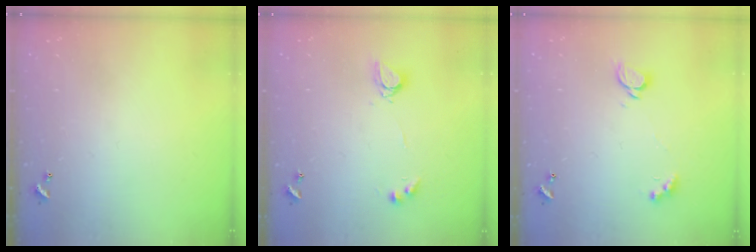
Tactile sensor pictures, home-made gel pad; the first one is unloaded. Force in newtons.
{"total": 4.9, "press": 4.9, "slide": 0.3}
{"total": 2.1, "press": 2.1, "slide": 0.3}